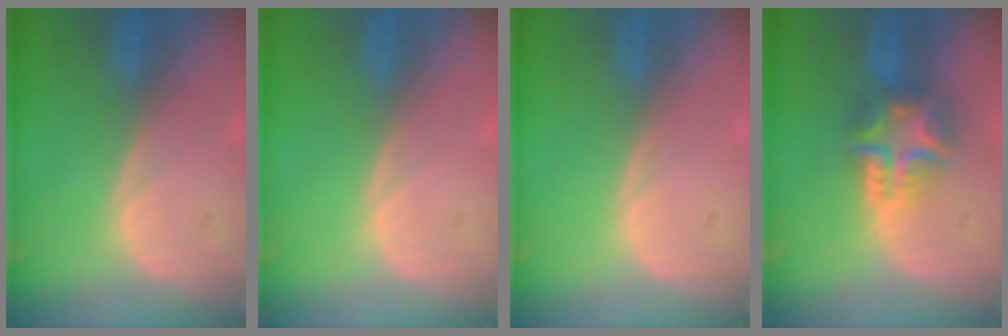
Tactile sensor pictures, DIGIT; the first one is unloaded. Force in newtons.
{"total": 0.0}
{"total": 0.0}
{"total": 7.6, "press": 6.5, "slide": 3.9}